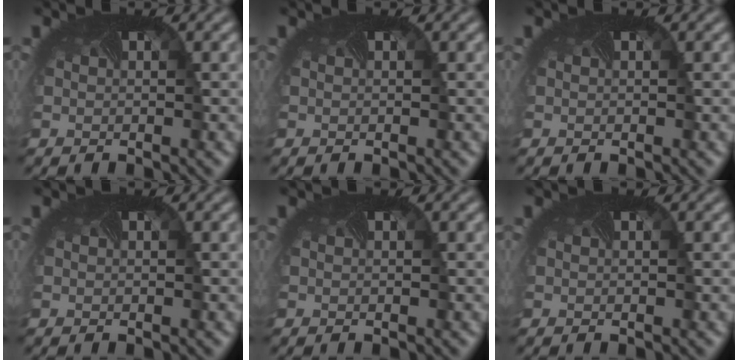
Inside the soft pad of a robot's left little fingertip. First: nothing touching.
{"total": 0.0}
{"total": 0.0}
{"total": 0.0}
{"total": 0.0}
{"total": 0.0}